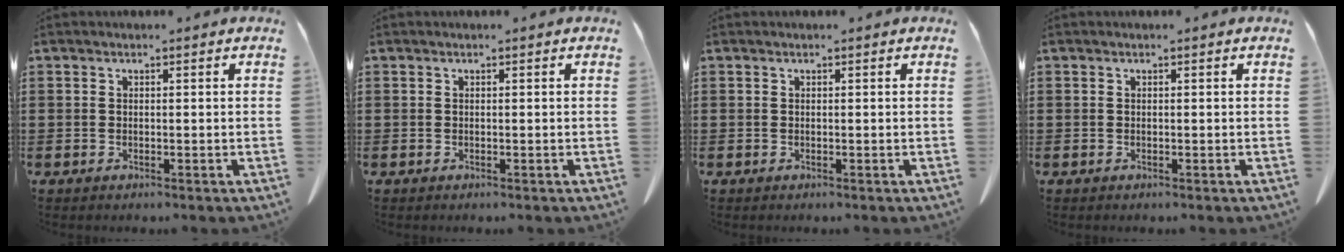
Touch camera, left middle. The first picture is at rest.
{"total": 0.0}
{"total": 0.0}
{"total": 0.0}